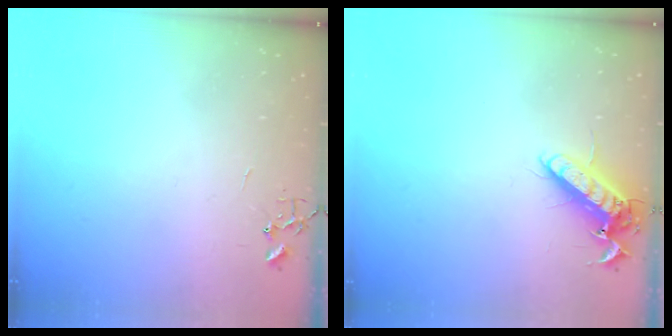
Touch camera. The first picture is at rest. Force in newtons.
{"total": 12.7, "press": 12.5, "slide": 2.1}